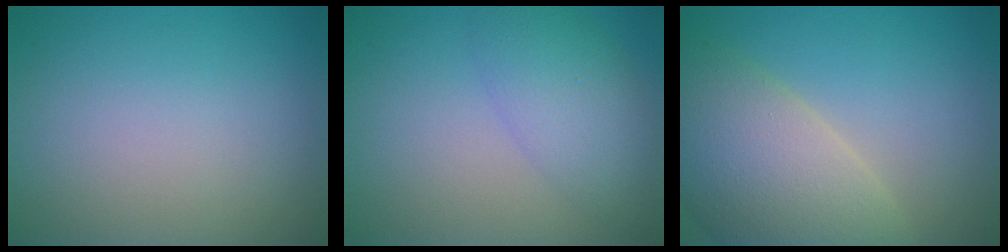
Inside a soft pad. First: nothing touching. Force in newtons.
{"total": 4.5, "press": 4.5, "slide": 0.2}
{"total": 9.5, "press": 9.4, "slide": 1.2}